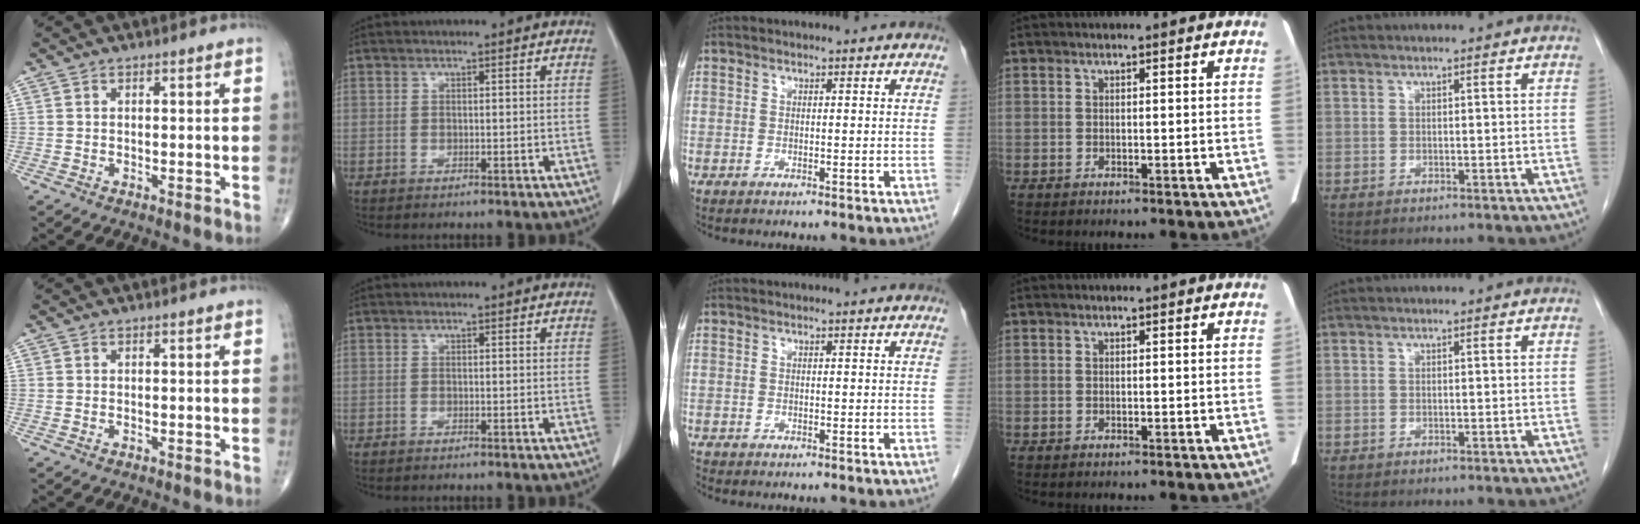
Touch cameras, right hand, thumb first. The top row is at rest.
{}